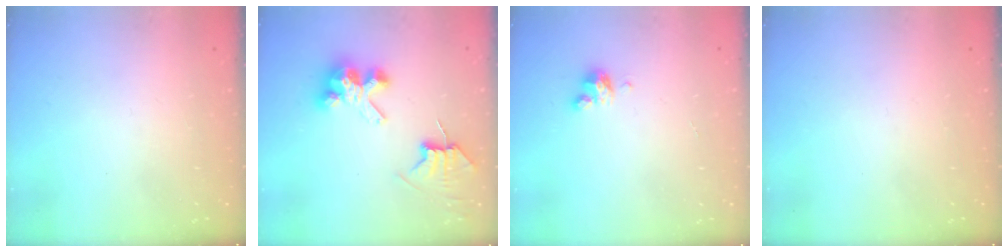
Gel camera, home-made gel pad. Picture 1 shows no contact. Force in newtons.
{"total": 7.6, "press": 7.6, "slide": 0.8}
{"total": 4.1, "press": 4.1, "slide": 0.3}
{"total": 0.0}